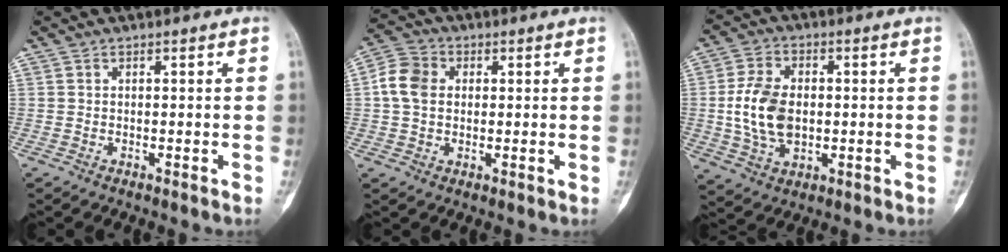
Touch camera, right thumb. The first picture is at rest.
{"total": 7.4, "force": [0.7, 5.9, 4.4], "torque": [-0.081, 0.017, 0.005]}
{"total": 11.5, "force": [-0.2, 7.7, 8.5], "torque": [-0.156, 0.006, -0.001]}